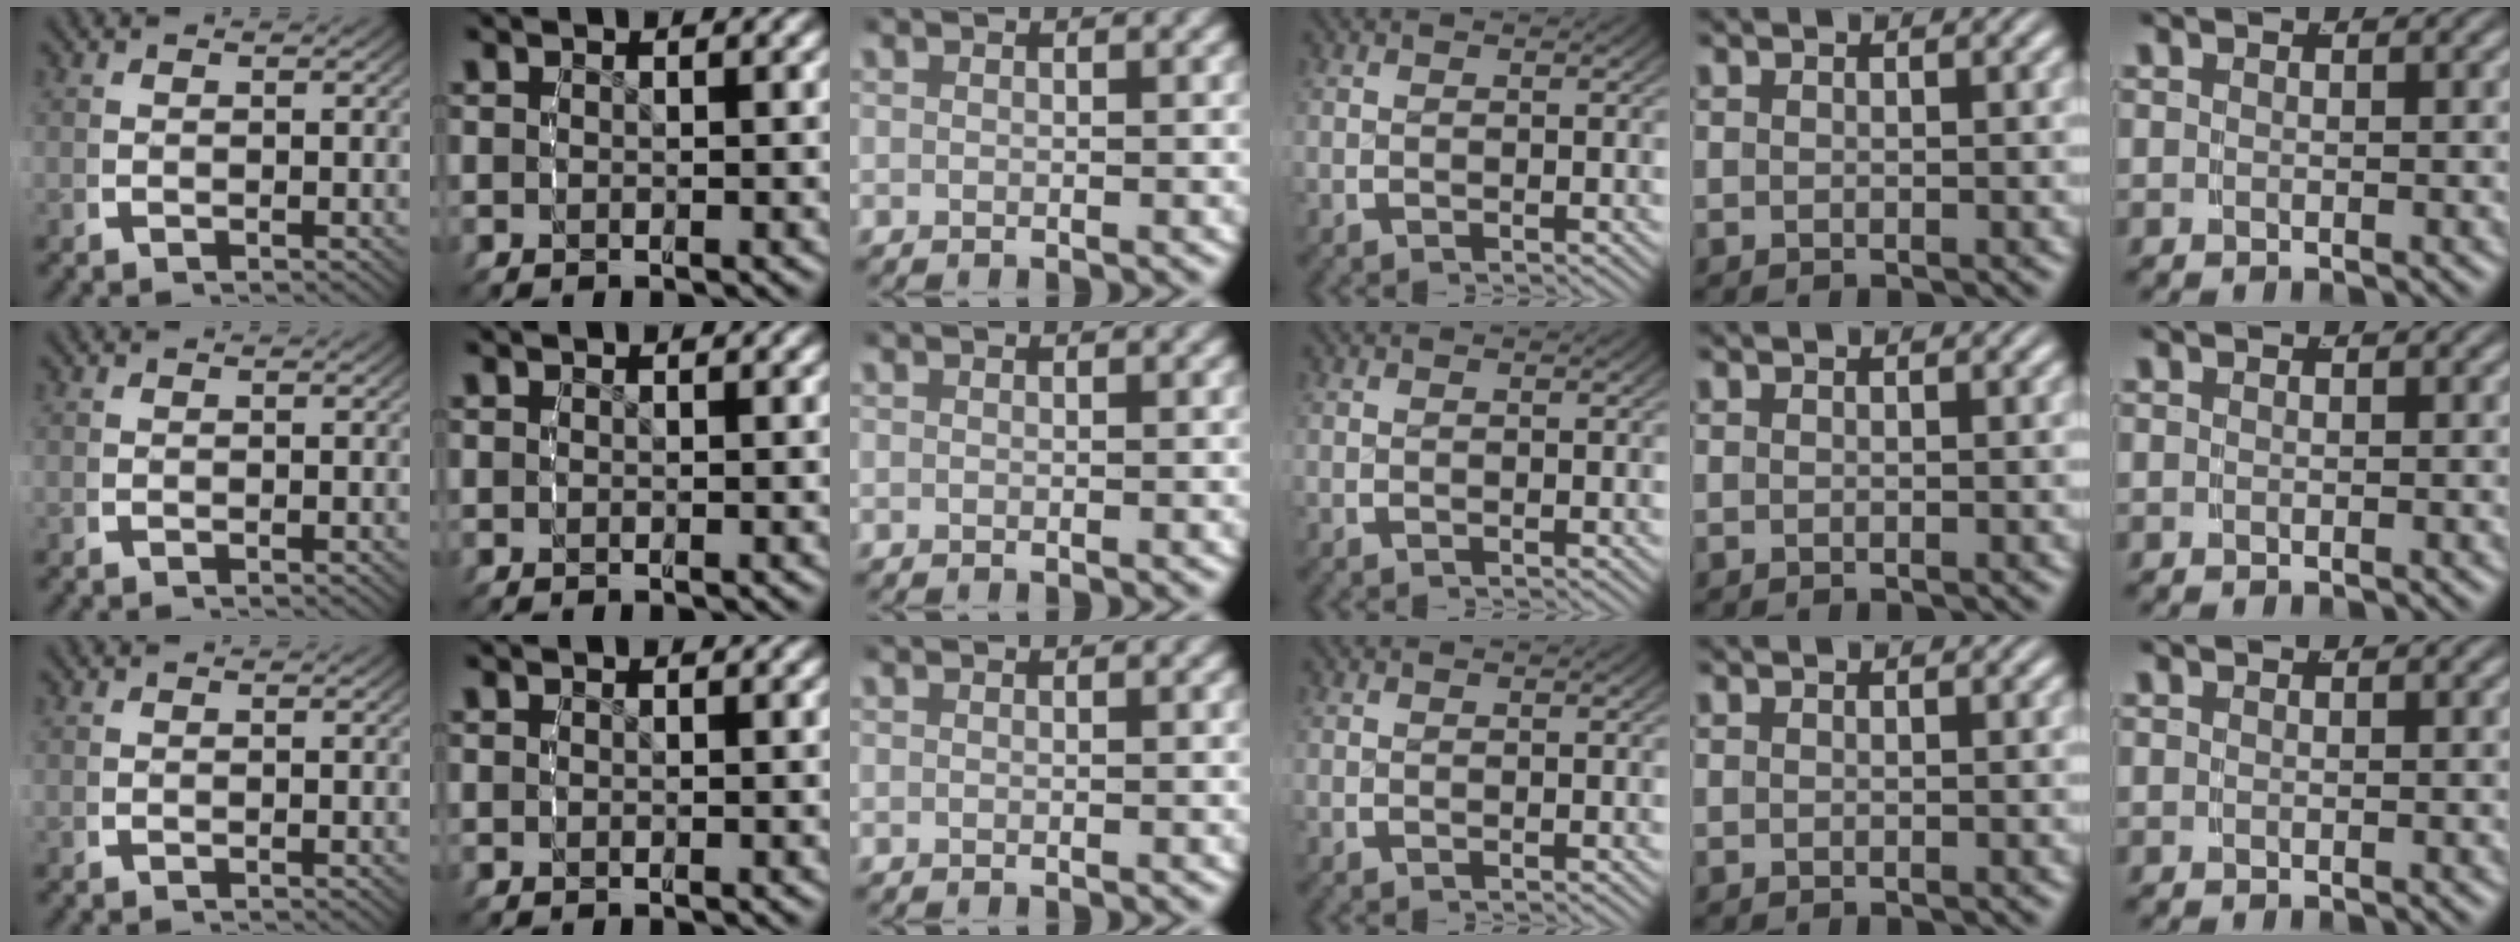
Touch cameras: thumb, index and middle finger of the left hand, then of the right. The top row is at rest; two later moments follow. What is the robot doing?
{"motion": "reach", "object": "shirt"}